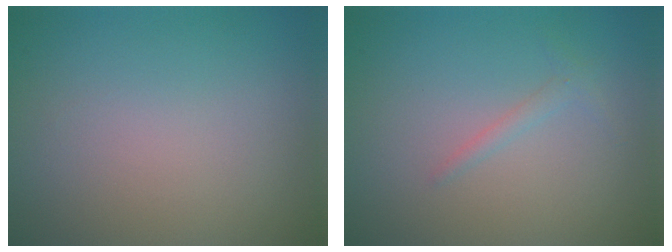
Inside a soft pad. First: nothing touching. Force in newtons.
{"total": 0.9, "press": 0.9, "slide": 0.1}